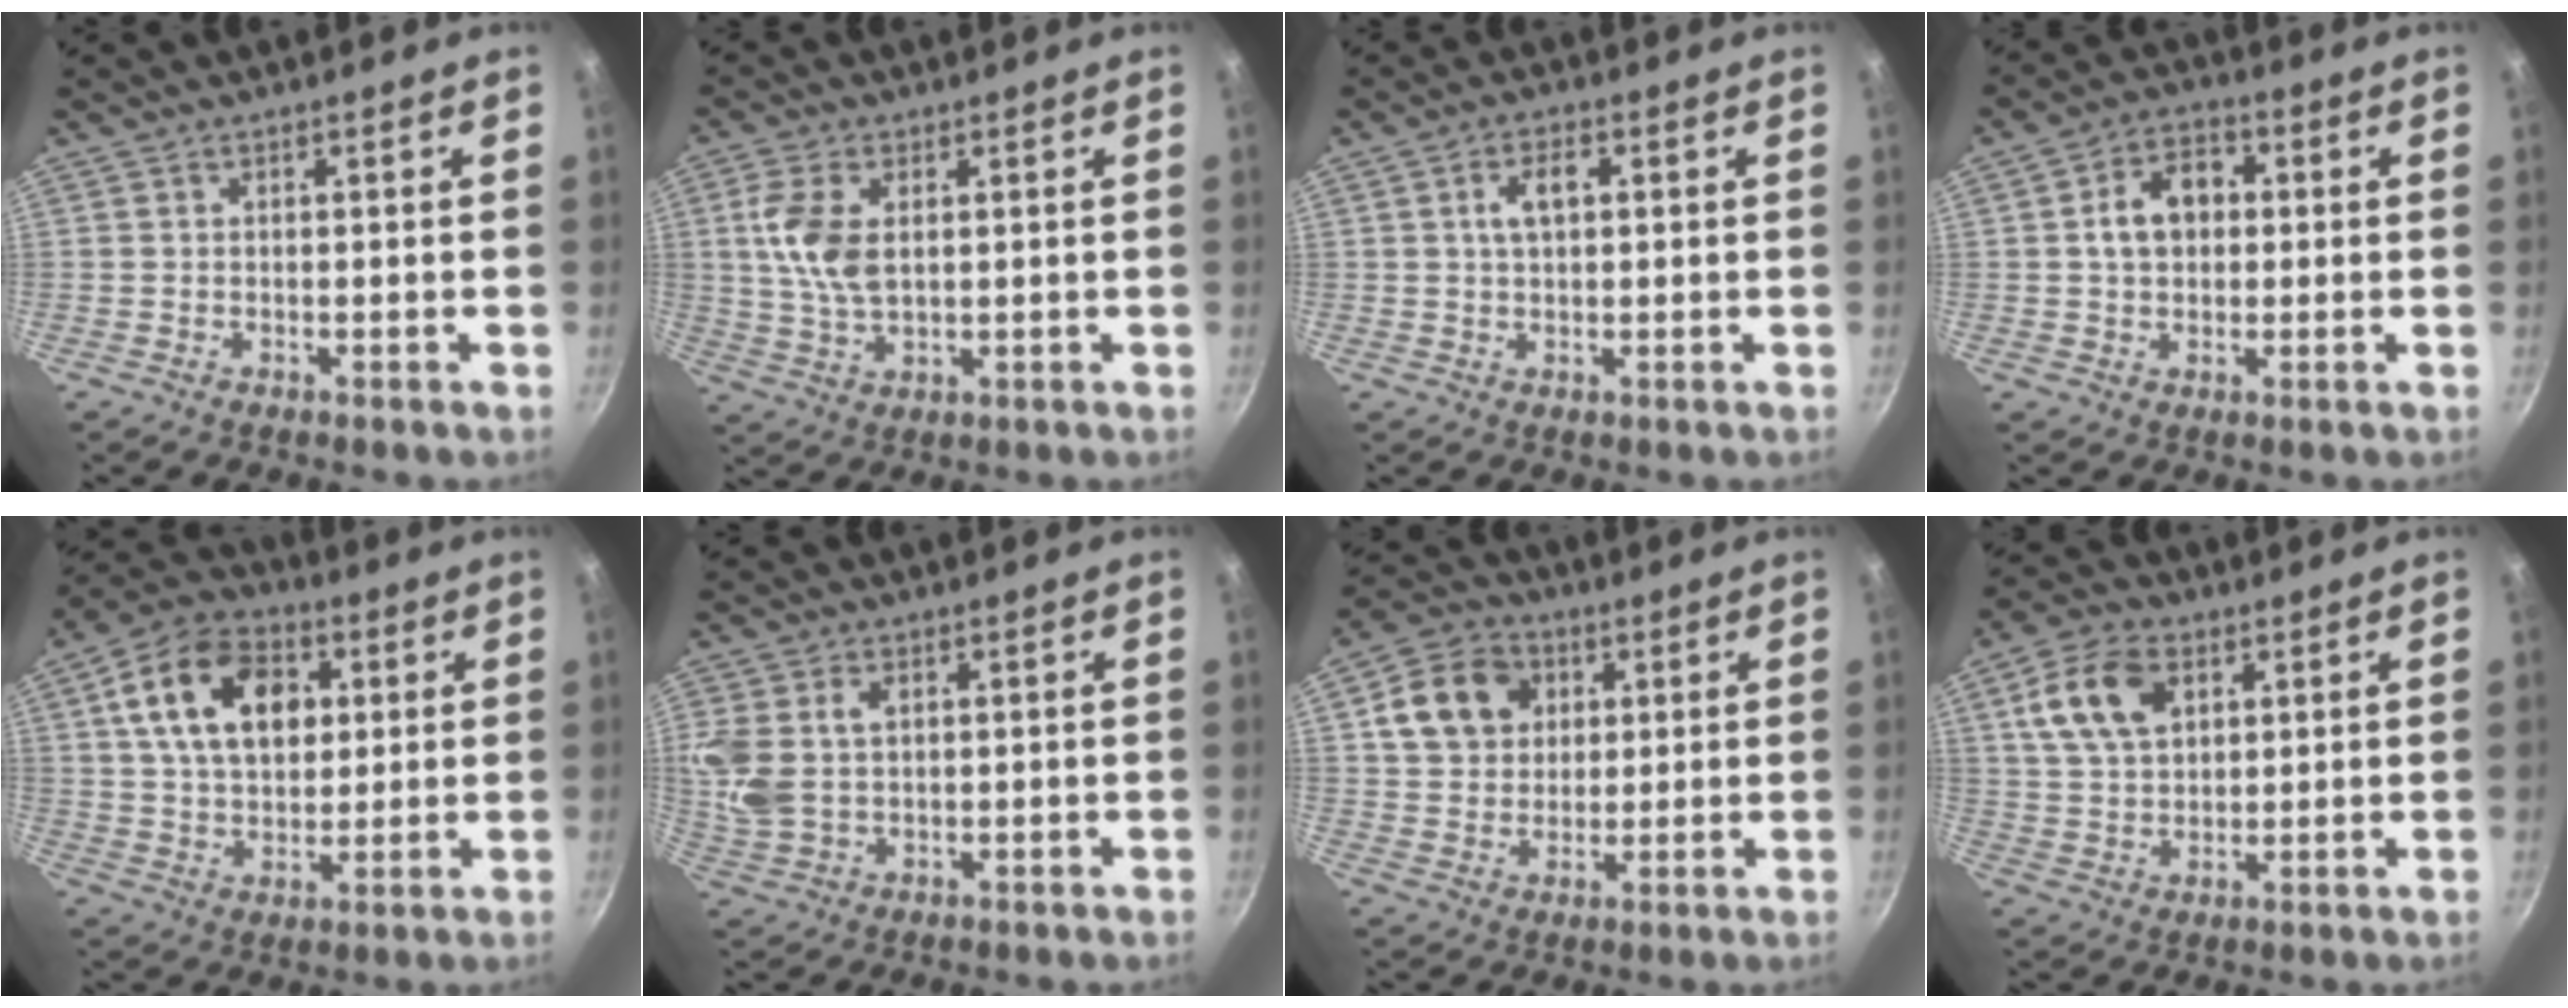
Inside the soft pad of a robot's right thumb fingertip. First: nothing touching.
{"total": 8.7, "force": [1.7, 4.9, 6.9], "torque": [-0.137, -0.004, 0.035]}
{"total": 4.5, "force": [1.0, 2.5, 3.6], "torque": [-0.052, 0.010, 0.016]}
{"total": 8.4, "force": [1.0, 6.2, 5.6], "torque": [-0.065, 0.018, 0.008]}
{"total": 16.7, "force": [4.6, 11.2, 11.4], "torque": [-0.166, 0.006, 0.067]}
{"total": 9.4, "force": [1.9, 6.6, 6.4], "torque": [-0.132, -0.001, 0.041]}
{"total": 11.7, "force": [3.6, 9.6, 5.6], "torque": [-0.078, 0.007, 0.055]}
{"total": 11.5, "force": [4.2, 7.6, 7.6], "torque": [-0.124, 0.002, 0.075]}